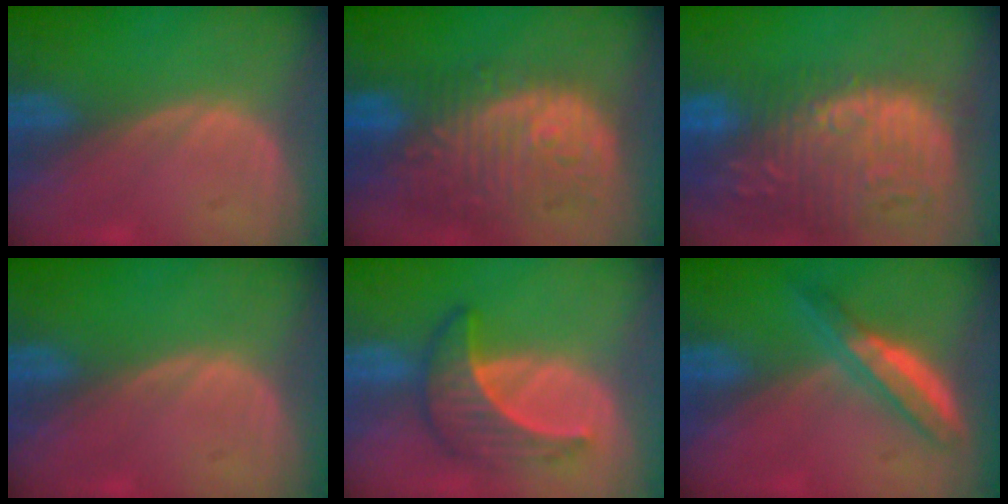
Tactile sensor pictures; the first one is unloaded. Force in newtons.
{"total": 12.7, "press": 11.0, "slide": 6.3}
{"total": 16.0, "press": 13.2, "slide": 9.0}
{"total": 0.0}
{"total": 6.9, "press": 6.3, "slide": 2.9}
{"total": 4.8, "press": 4.7, "slide": 0.3}